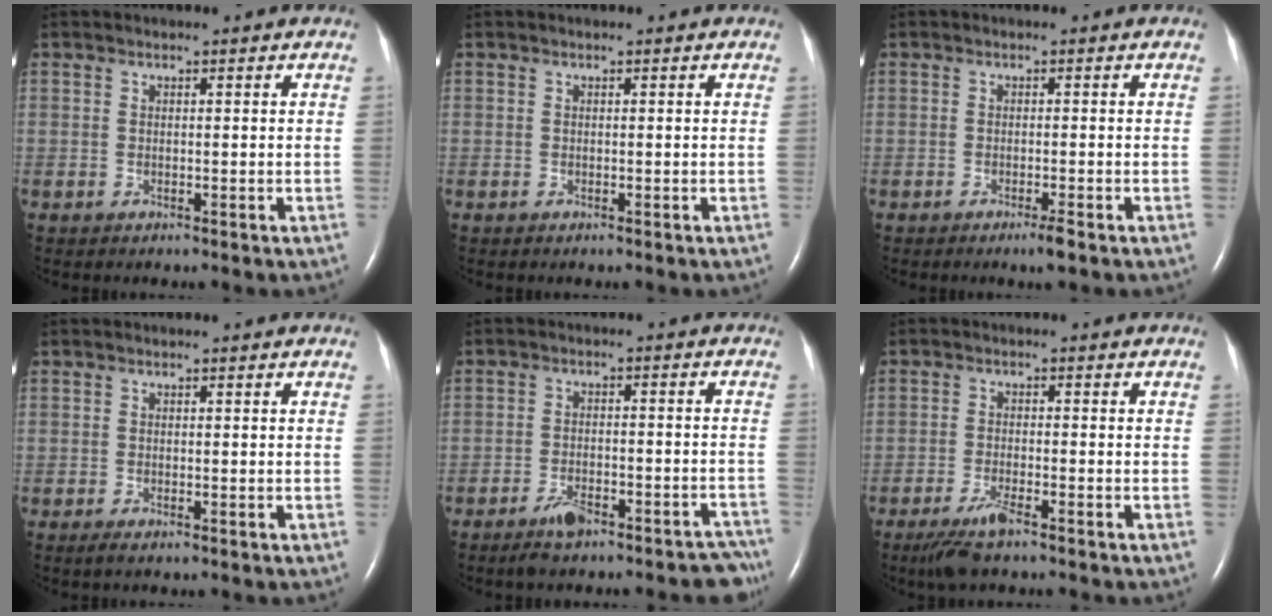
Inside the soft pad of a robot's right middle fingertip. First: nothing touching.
{"total": 0.0}
{"total": 1.7, "force": [-1.2, -0.2, 1.3], "torque": [-0.025, -0.004, -0.019]}
{"total": 0.7, "force": [-0.5, 0.1, 0.6], "torque": [-0.011, -0.002, -0.009]}
{"total": 7.6, "force": [-6.5, 2.0, 3.4], "torque": [-0.027, 0.016, -0.102]}
{"total": 4.7, "force": [-3.4, 0.4, 3.2], "torque": [-0.076, -0.013, -0.062]}